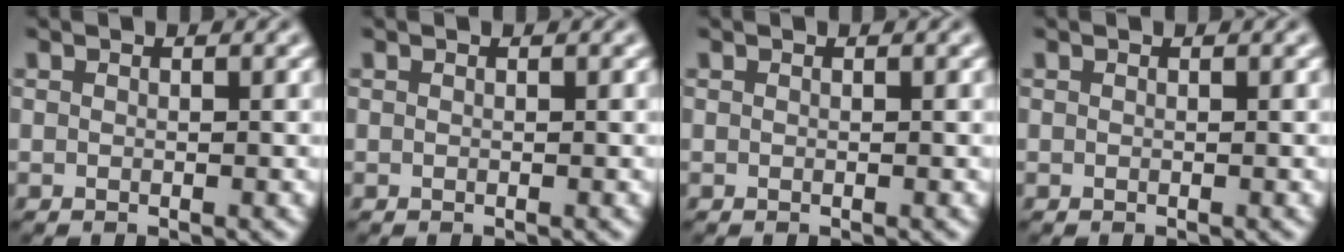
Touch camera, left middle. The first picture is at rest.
{"total": 0.0}
{"total": 0.0}
{"total": 0.0}